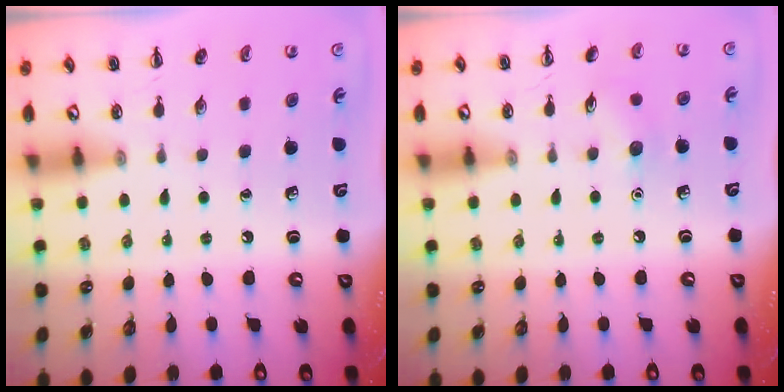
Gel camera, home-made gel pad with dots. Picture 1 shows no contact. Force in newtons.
{"total": 6.6, "press": 6.5, "slide": 1.3}